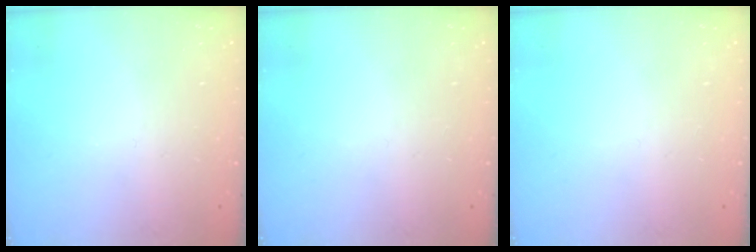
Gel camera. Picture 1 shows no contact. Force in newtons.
{"total": 0.0}
{"total": 0.0}